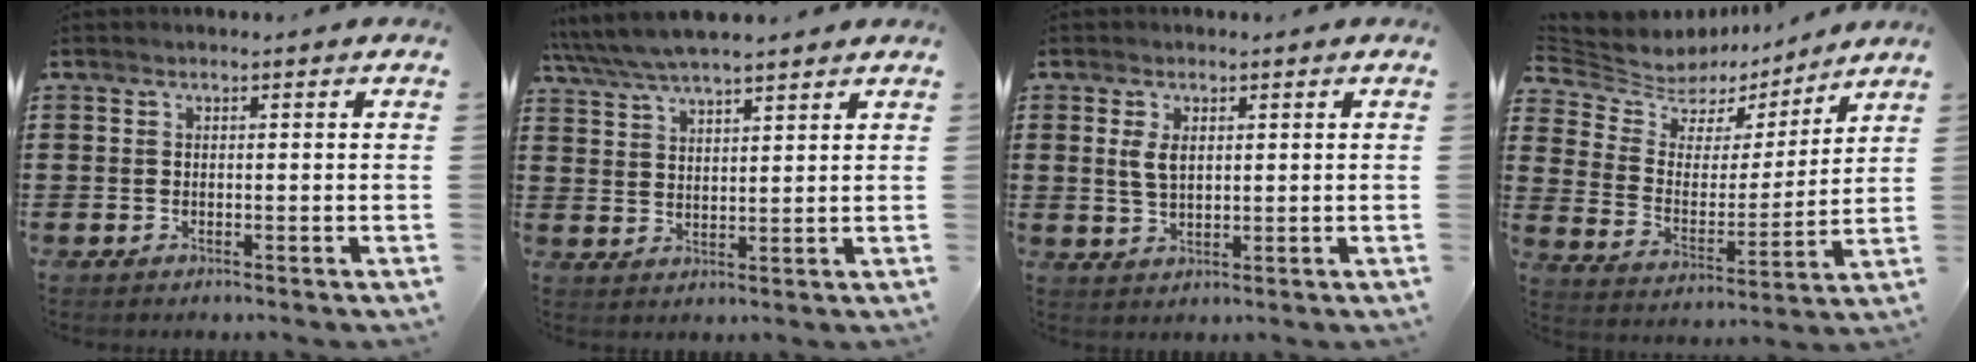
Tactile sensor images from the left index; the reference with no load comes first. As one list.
[{"total": 5.4, "force": [4.9, 0.8, 2.1], "torque": [-0.057, -0.016, 0.089]}, {"total": 3.3, "force": [1.0, 1.8, 2.6], "torque": [-0.065, 0.005, 0.016]}, {"total": 5.8, "force": [4.8, 3.1, 0.5], "torque": [-0.052, -0.035, 0.082]}]